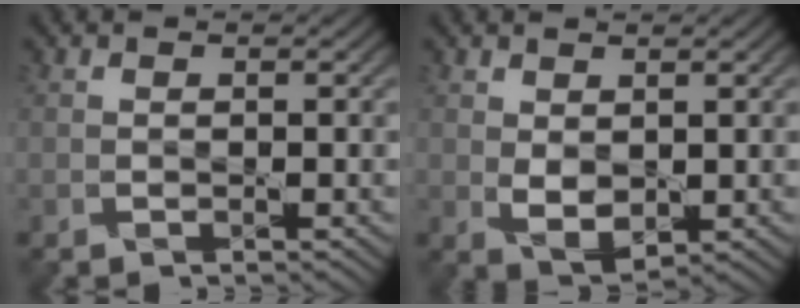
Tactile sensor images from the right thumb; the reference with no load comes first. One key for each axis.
{"total": 3.2, "fx": 0.7, "fy": 2.0, "fz": 2.4, "tx": -0.053, "ty": -0.006, "tz": 0.018}